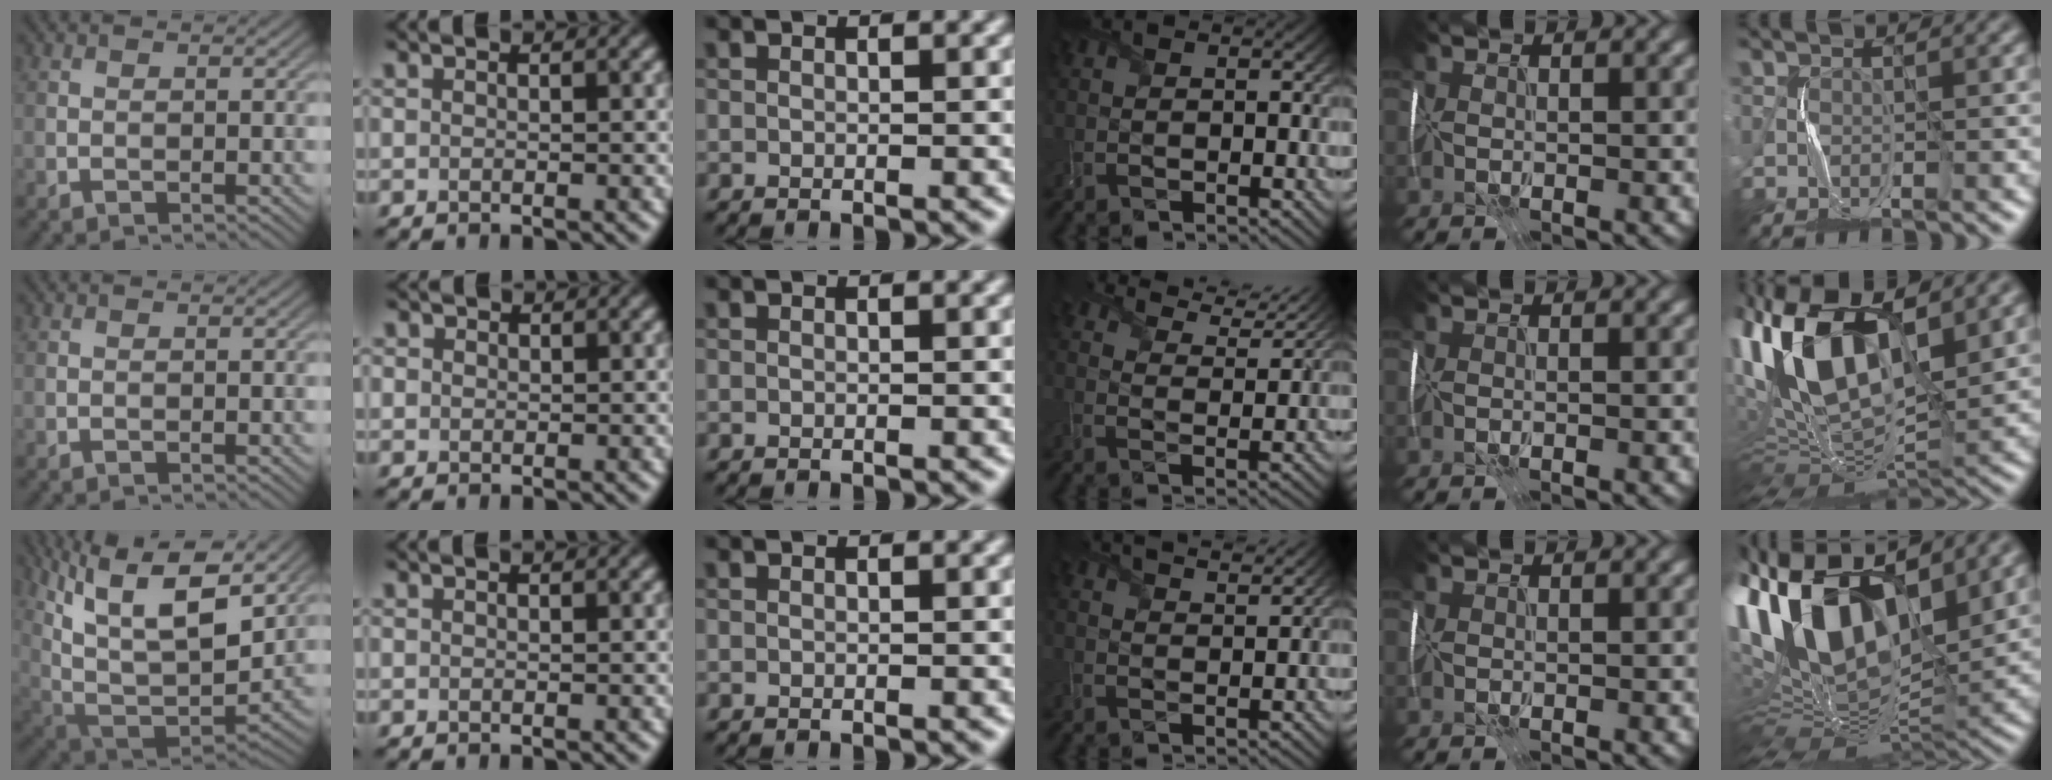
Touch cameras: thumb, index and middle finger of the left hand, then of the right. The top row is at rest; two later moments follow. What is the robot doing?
{"motion": "wrap", "object": "scarf"}